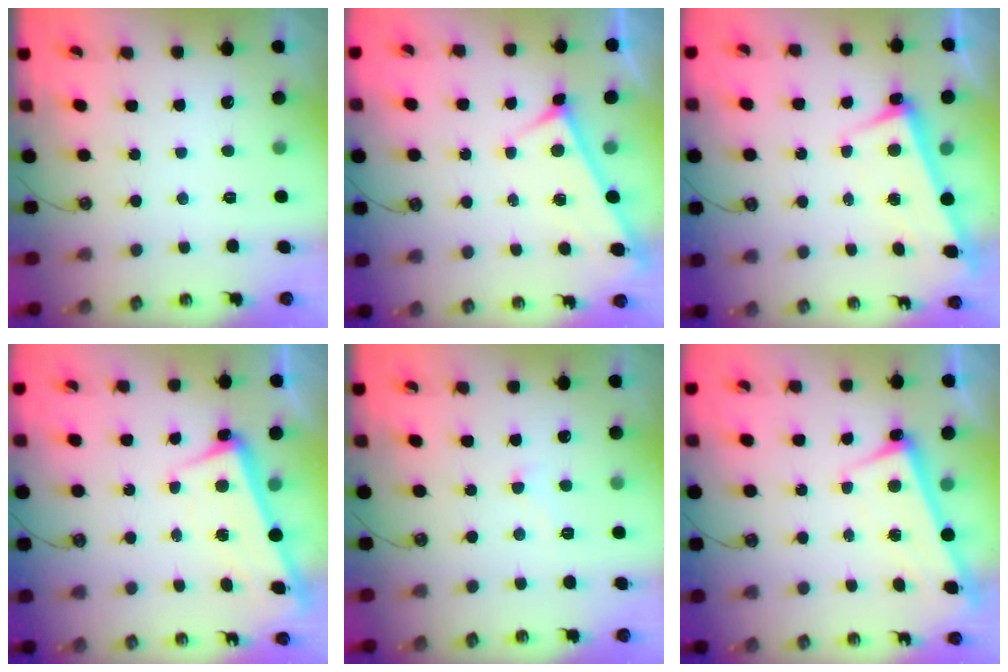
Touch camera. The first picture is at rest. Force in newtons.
{"total": 3.6, "press": 3.6, "slide": 0.3}
{"total": 3.4, "press": 3.2, "slide": 1.0}
{"total": 2.1, "press": 2.0, "slide": 0.9}
{"total": 4.5, "press": 4.5, "slide": 0.4}
{"total": 2.7, "press": 2.6, "slide": 0.4}